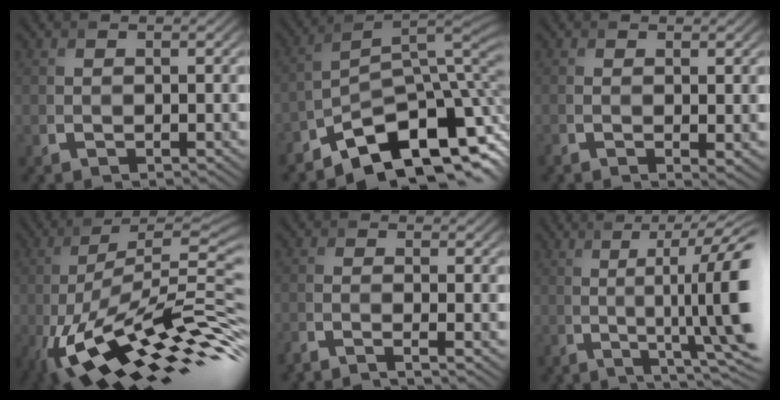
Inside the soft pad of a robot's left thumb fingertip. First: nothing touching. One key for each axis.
{"total": 11.5, "fx": -7.4, "fy": 4.3, "fz": 7.7, "tx": -0.110, "ty": -0.004, "tz": -0.131}
{"total": 1.6, "fx": 0.0, "fy": 0.0, "fz": 1.6, "tx": -0.029, "ty": -0.005, "tz": -0.001}
{"total": 17.1, "fx": -6.6, "fy": 4.6, "fz": 15.2, "tx": -0.253, "ty": 0.009, "tz": -0.129}
{"total": 2.5, "fx": -2.0, "fy": -0.1, "fz": 1.4, "tx": -0.014, "ty": -0.001, "tz": -0.058}
{"total": 14.1, "fx": 0.2, "fy": 2.9, "fz": 13.8, "tx": -0.170, "ty": 0.007, "tz": 0.015}